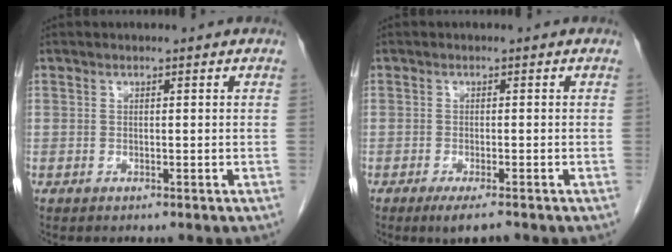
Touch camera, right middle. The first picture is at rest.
{"total": 3.3, "force": [-2.3, 0.4, 2.3], "torque": [-0.036, -0.008, -0.037]}